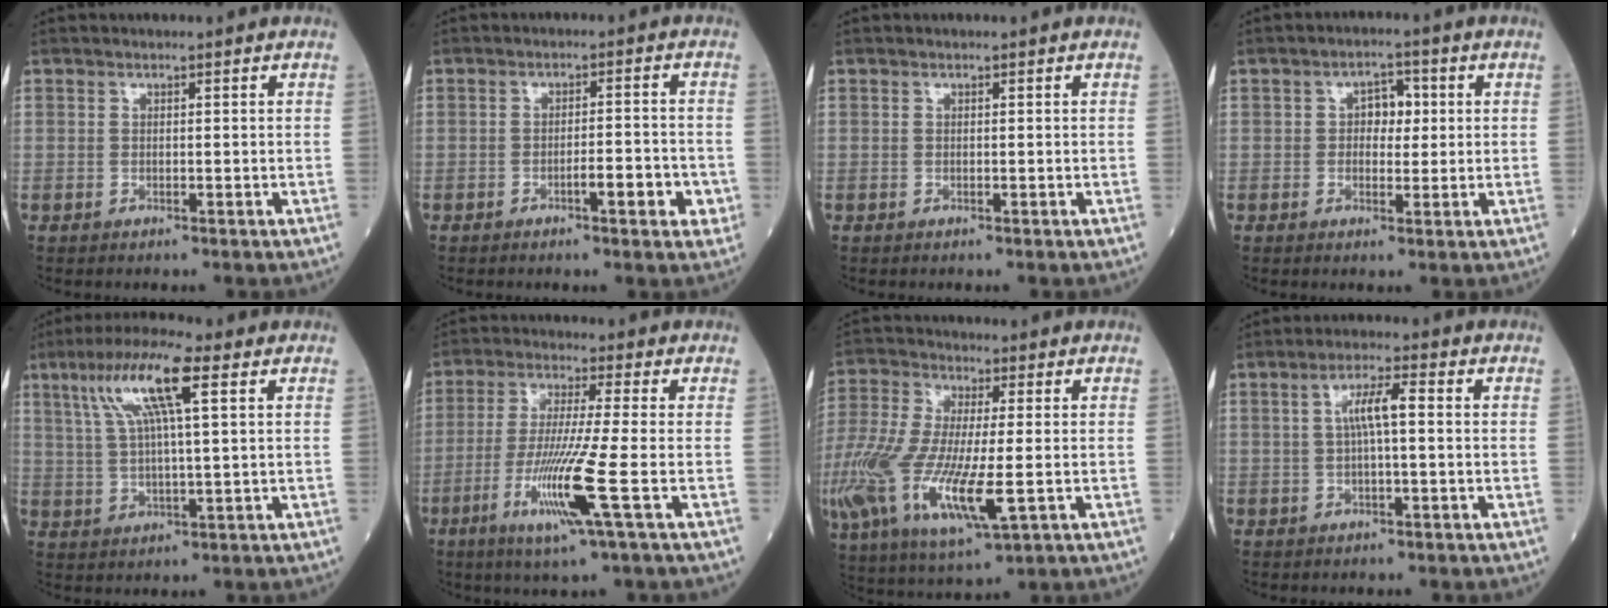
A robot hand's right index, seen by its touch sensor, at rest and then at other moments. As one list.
[{"total": 4.8, "force": [-2.0, 1.0, 4.3], "torque": [-0.055, 0.005, -0.027]}, {"total": 0.0}, {"total": 3.8, "force": [0.6, 2.4, 2.9], "torque": [-0.038, 0.012, 0.008]}, {"total": 11.2, "force": [4.8, 1.0, 10.0], "torque": [-0.199, 0.022, 0.088]}, {"total": 4.2, "force": [-0.9, -0.9, 4.0], "torque": [-0.084, -0.013, -0.018]}, {"total": 22.0, "force": [-5.6, 6.2, 20.3], "torque": [-0.495, -0.058, -0.098]}, {"total": 4.7, "force": [0.5, 0.6, 4.6], "torque": [-0.086, 0.014, 0.008]}]